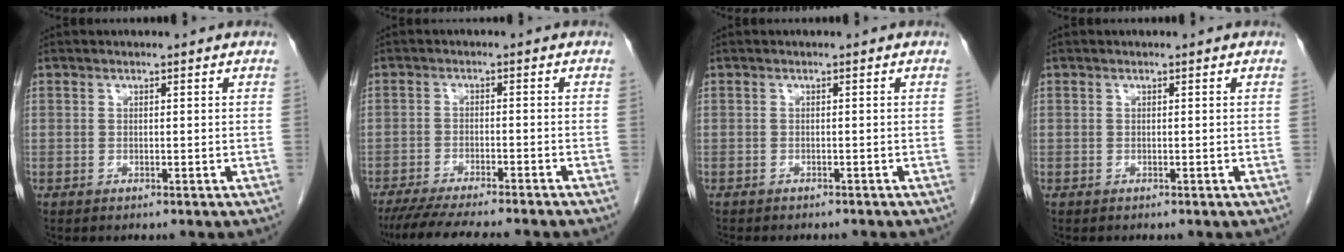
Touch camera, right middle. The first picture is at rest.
{"total": 12.4, "force": [-10.8, 0.4, 6.1], "torque": [-0.082, -0.023, -0.161]}
{"total": 4.4, "force": [-3.9, 1.2, 1.7], "torque": [-0.025, -0.007, -0.047]}
{"total": 0.0}